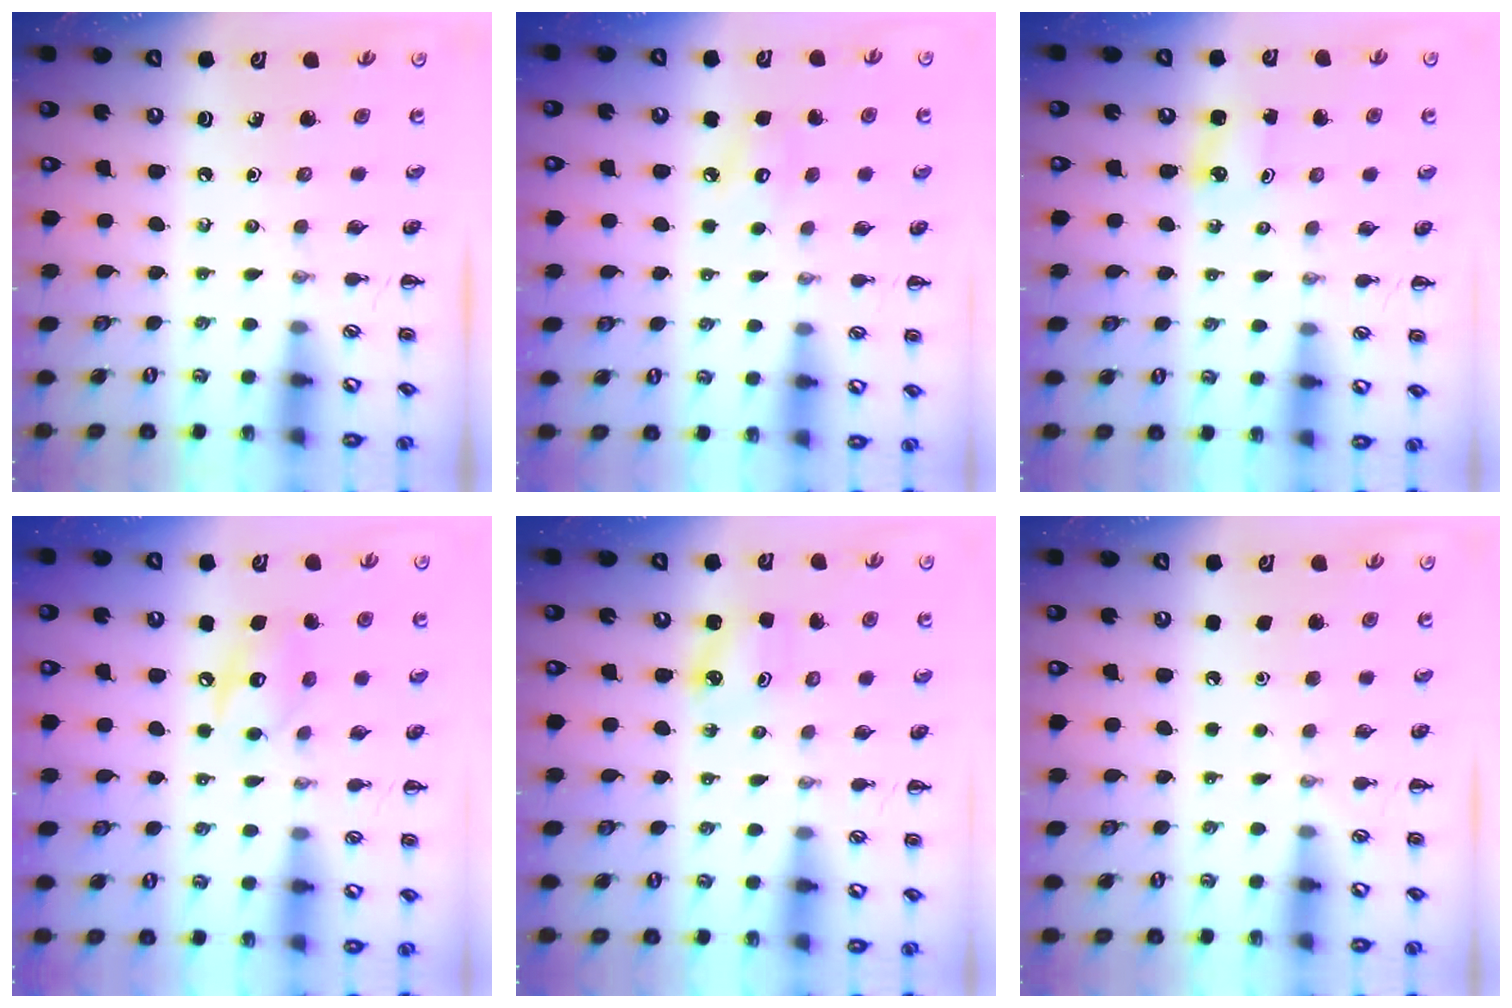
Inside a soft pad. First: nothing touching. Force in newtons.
{"total": 4.8, "press": 4.6, "slide": 1.3}
{"total": 1.4, "press": 1.4, "slide": 0.3}
{"total": 9.1, "press": 9.1, "slide": 0.8}
{"total": 2.6, "press": 2.5, "slide": 0.7}
{"total": 1.6, "press": 1.6, "slide": 0.1}